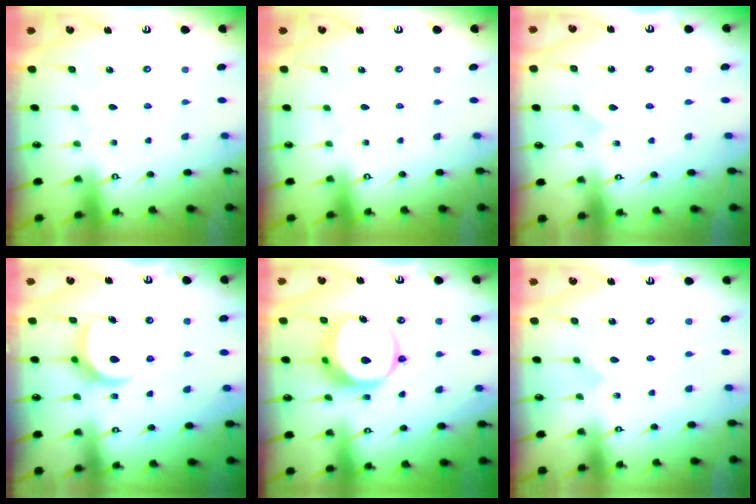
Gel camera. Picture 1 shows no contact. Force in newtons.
{"total": 0.0}
{"total": 1.4, "press": 1.4, "slide": 0.0}
{"total": 8.1, "press": 8.0, "slide": 0.9}
{"total": 12.8, "press": 12.7, "slide": 1.7}
{"total": 3.2, "press": 3.2, "slide": 0.3}